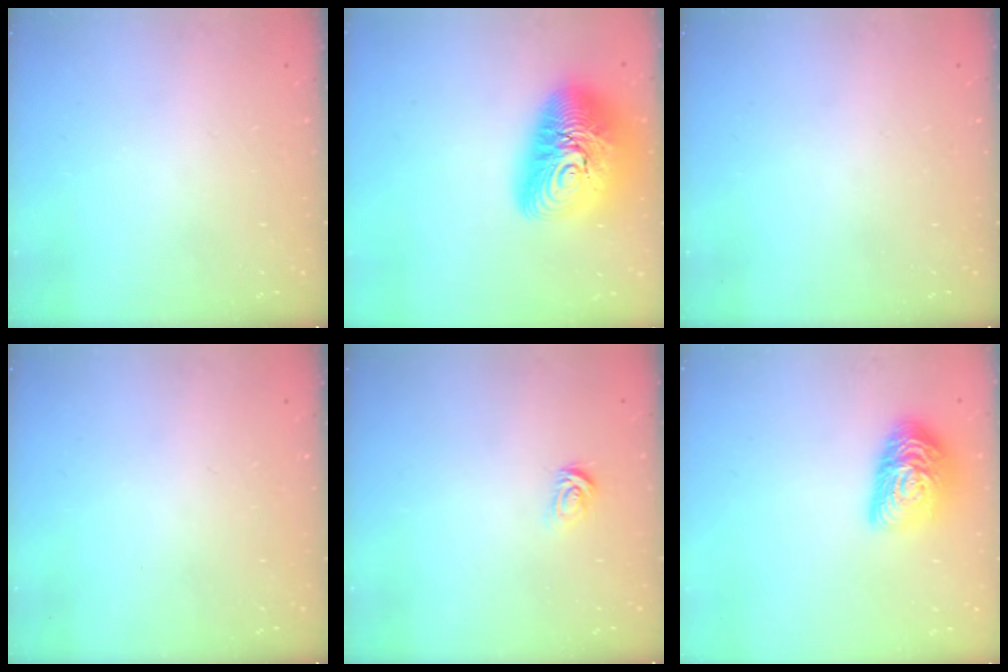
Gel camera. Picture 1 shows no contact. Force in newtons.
{"total": 21.9, "press": 21.8, "slide": 1.9}
{"total": 0.0}
{"total": 0.0}
{"total": 2.8, "press": 2.8, "slide": 0.4}
{"total": 14.9, "press": 14.9, "slide": 0.8}